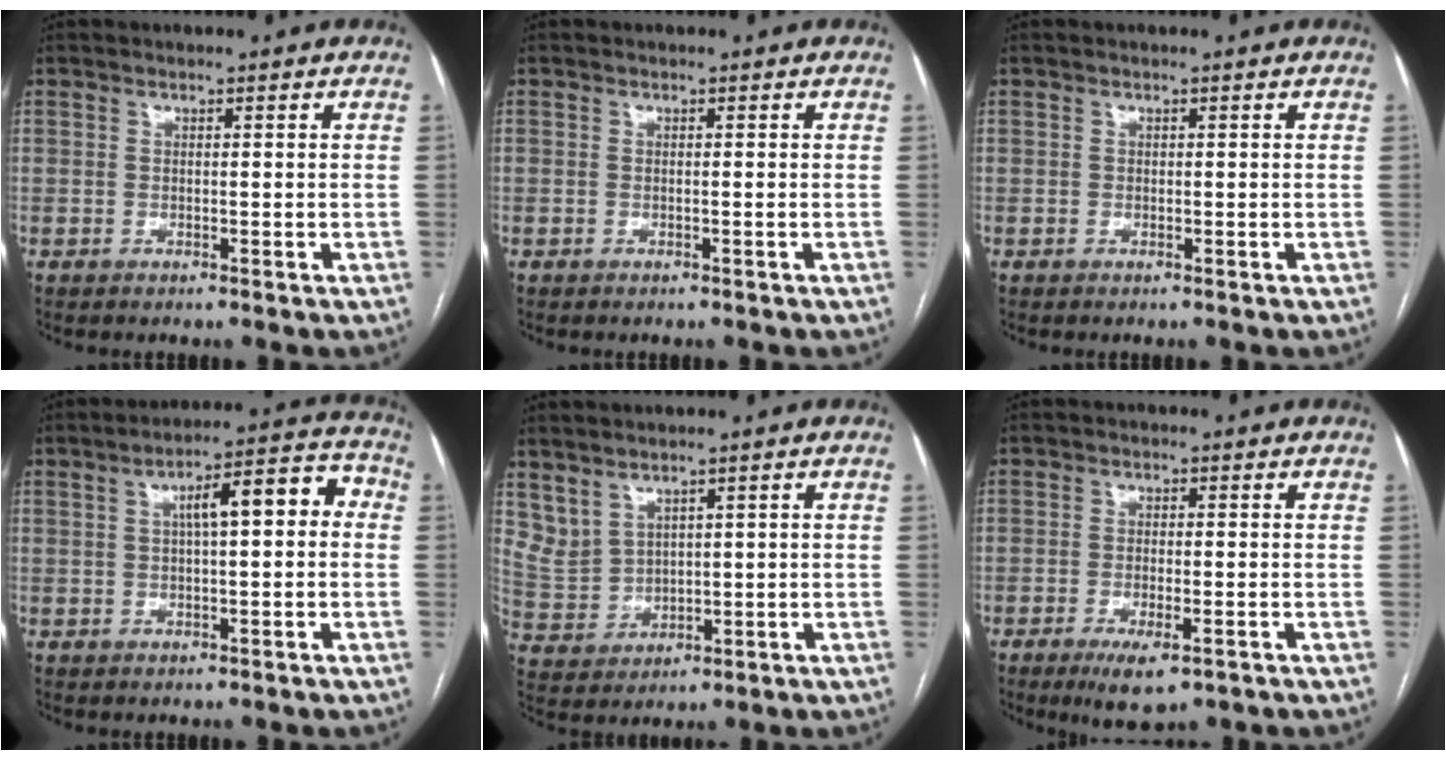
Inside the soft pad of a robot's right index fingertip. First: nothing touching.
{"total": 0.0}
{"total": 0.0}
{"total": 9.0, "force": [1.1, 2.3, 8.6], "torque": [-0.123, 0.042, 0.014]}
{"total": 5.0, "force": [3.6, 3.1, 1.6], "torque": [-0.042, 0.007, 0.093]}
{"total": 5.7, "force": [-3.1, 1.4, 4.6], "torque": [-0.078, -0.012, -0.045]}